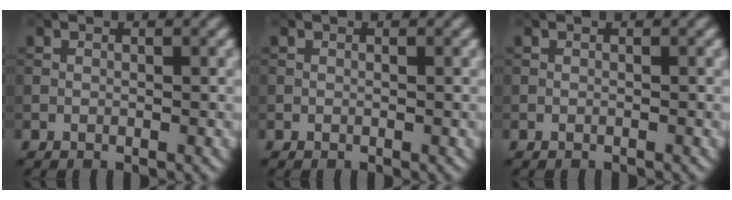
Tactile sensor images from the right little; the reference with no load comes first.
{"total": 0.0}
{"total": 0.0}